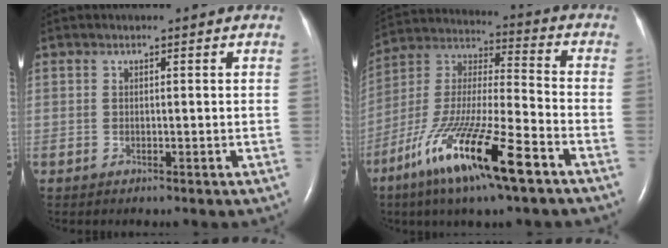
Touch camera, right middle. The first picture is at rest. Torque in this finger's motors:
{"motor_torque": [1.50, -0.64, 1.05, 0.21]}